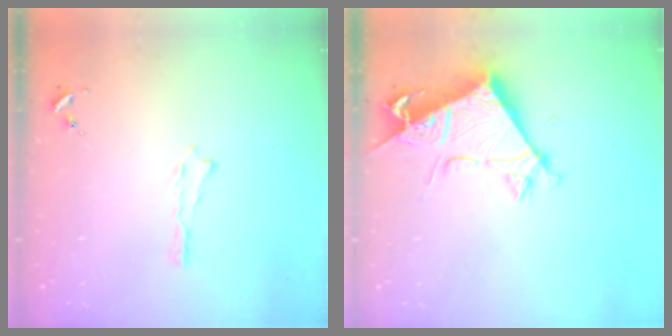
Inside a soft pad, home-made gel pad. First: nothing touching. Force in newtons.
{"total": 6.6, "press": 6.6, "slide": 0.7}